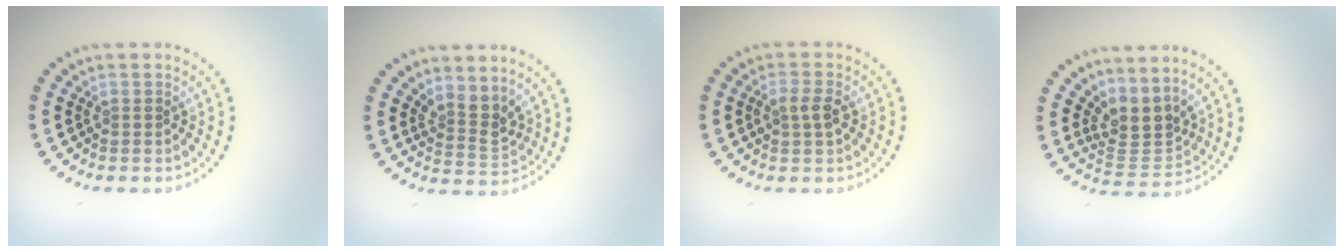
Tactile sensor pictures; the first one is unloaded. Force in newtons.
{"total": 2.5, "press": 1.9, "slide": 1.7}
{"total": 1.8, "press": 1.7, "slide": 0.2}
{"total": 3.3, "press": 2.4, "slide": 2.3}